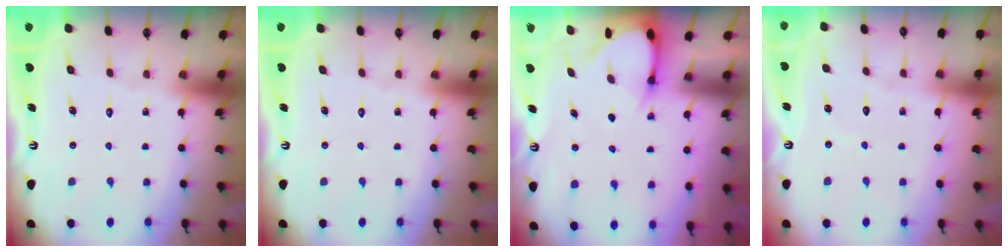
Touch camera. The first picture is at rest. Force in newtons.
{"total": 0.0}
{"total": 3.6, "press": 3.6, "slide": 0.2}
{"total": 2.4, "press": 2.4, "slide": 0.2}